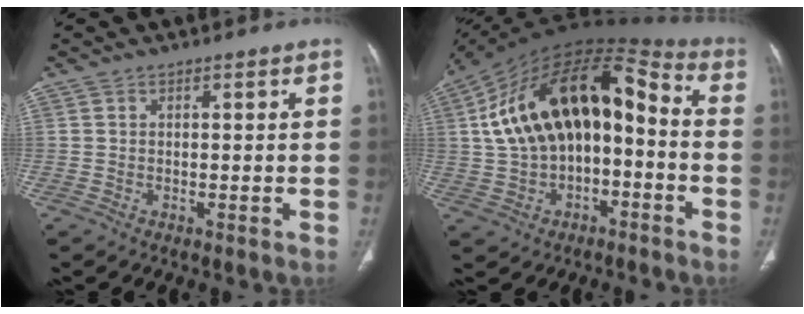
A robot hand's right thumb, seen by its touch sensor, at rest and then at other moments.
{"total": 22.6, "force": [-0.2, 13.0, 18.5], "torque": [-0.305, 0.055, -0.005]}